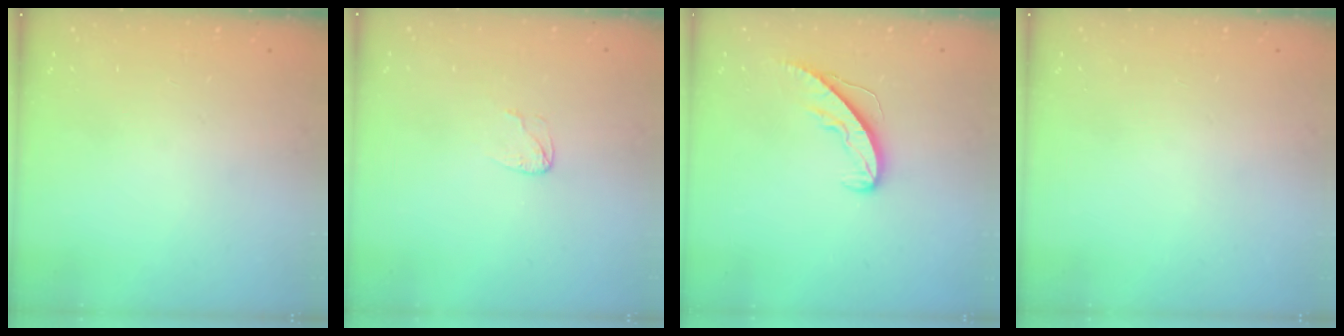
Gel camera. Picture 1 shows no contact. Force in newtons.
{"total": 3.4, "press": 3.4, "slide": 0.3}
{"total": 7.0, "press": 7.0, "slide": 0.6}
{"total": 0.0}